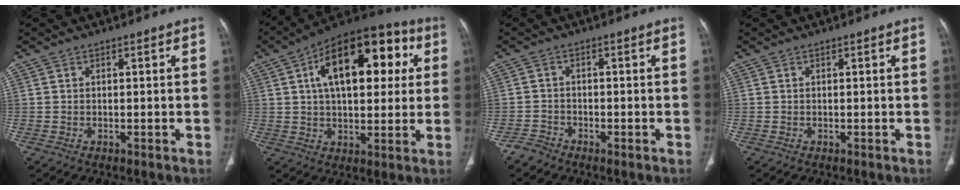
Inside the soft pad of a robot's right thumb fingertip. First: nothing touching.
{"total": 22.5, "force": [6.2, 11.6, 18.3], "torque": [-0.241, 0.022, 0.086]}
{"total": 2.1, "force": [-1.9, 1.0, -0.1], "torque": [0.005, 0.002, -0.041]}
{"total": 0.0}